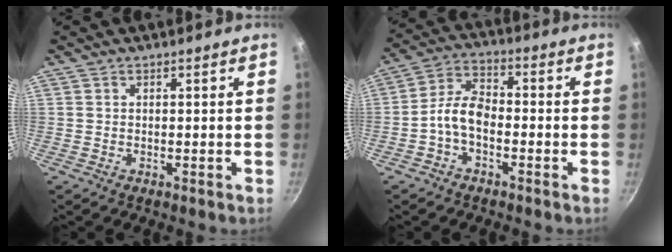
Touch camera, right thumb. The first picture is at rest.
{"total": 7.3, "force": [-2.4, 4.2, 5.4], "torque": [-0.096, 0.040, -0.056]}